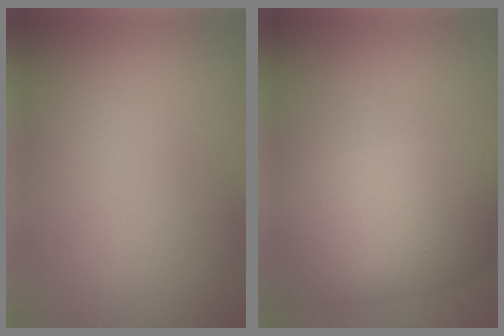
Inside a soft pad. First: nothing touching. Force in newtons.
{"total": 8.2, "press": 8.2, "slide": 0.4}